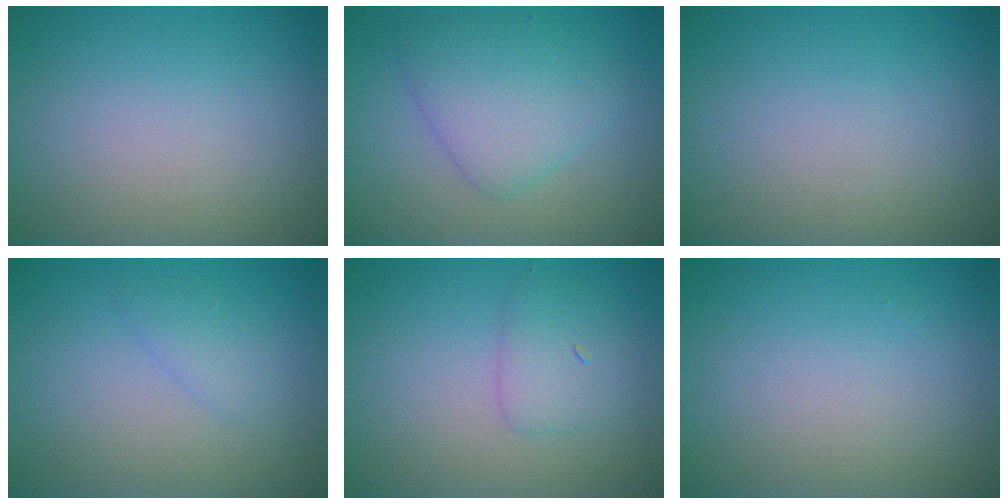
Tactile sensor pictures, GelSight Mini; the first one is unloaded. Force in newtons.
{"total": 4.5, "press": 4.5, "slide": 0.2}
{"total": 0.0}
{"total": 1.4, "press": 1.4, "slide": 0.1}
{"total": 2.3, "press": 2.3, "slide": 0.1}
{"total": 0.0}